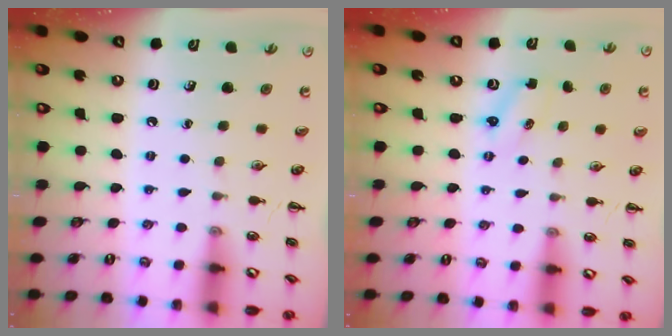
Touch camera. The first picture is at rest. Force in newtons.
{"total": 2.3, "press": 2.2, "slide": 0.7}